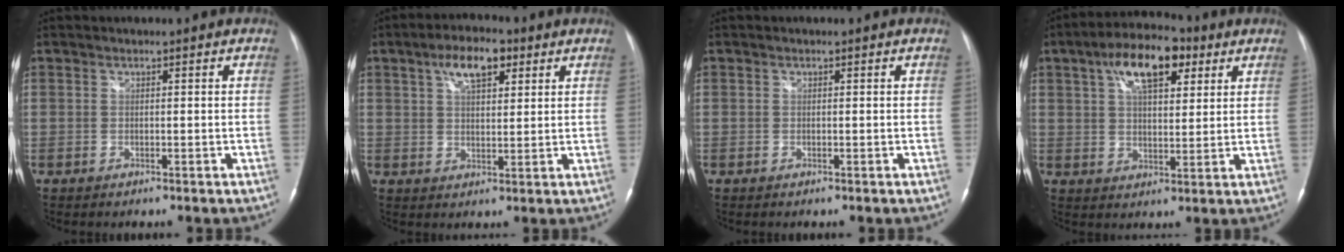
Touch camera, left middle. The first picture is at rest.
{"total": 7.1, "force": [3.7, 3.0, 5.3], "torque": [-0.096, 0.016, 0.062]}
{"total": 0.0}
{"total": 11.4, "force": [5.5, 4.7, 8.9], "torque": [-0.154, 0.026, 0.091]}